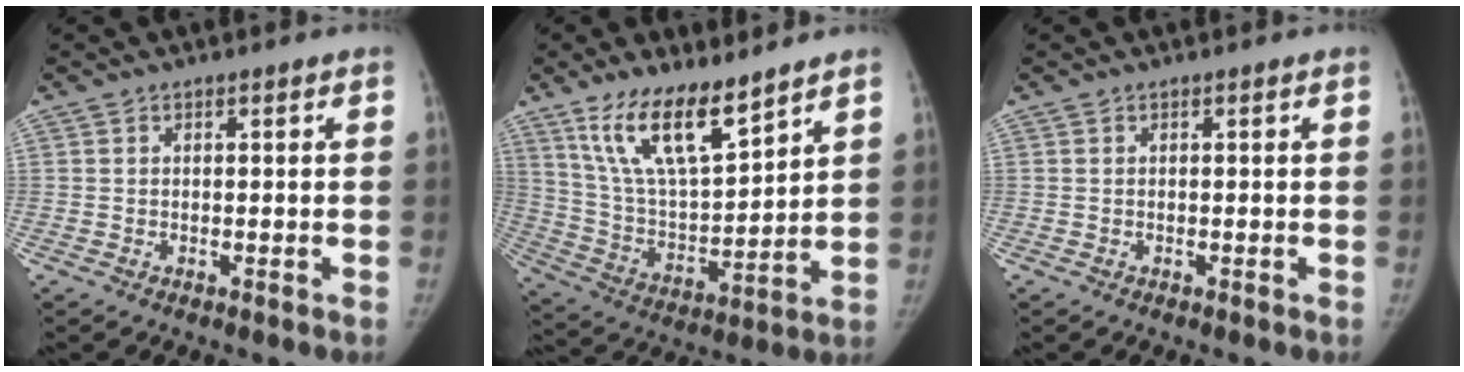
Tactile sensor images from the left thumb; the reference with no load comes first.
{"total": 15.4, "force": [10.6, 4.8, 10.0], "torque": [-0.158, -0.060, 0.213]}
{"total": 0.0}